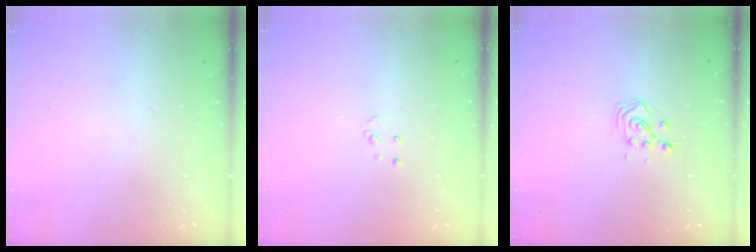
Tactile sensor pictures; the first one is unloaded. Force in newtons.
{"total": 2.9, "press": 2.9, "slide": 0.2}
{"total": 2.9, "press": 2.9, "slide": 0.3}